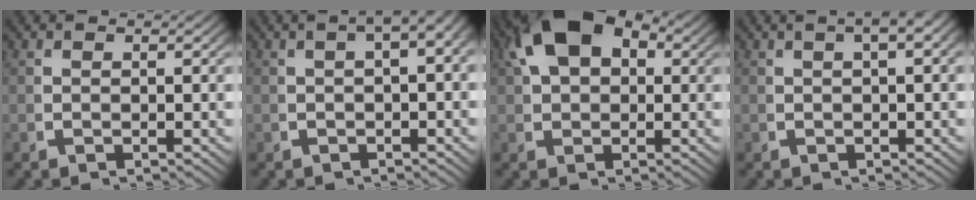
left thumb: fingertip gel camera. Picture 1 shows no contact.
{"total": 4.3, "force": [0.9, 1.8, 3.8], "torque": [-0.045, 0.027, 0.003]}
{"total": 8.4, "force": [2.9, 5.2, 5.9], "torque": [-0.123, 0.000, 0.055]}
{"total": 3.5, "force": [1.1, 1.1, 3.2], "torque": [-0.037, 0.022, 0.010]}